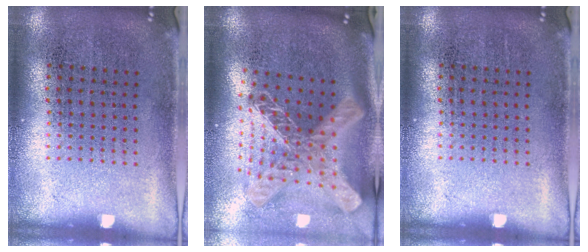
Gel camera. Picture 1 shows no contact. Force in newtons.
{"total": 2.8, "press": 2.0, "slide": 2.0}
{"total": 0.0}